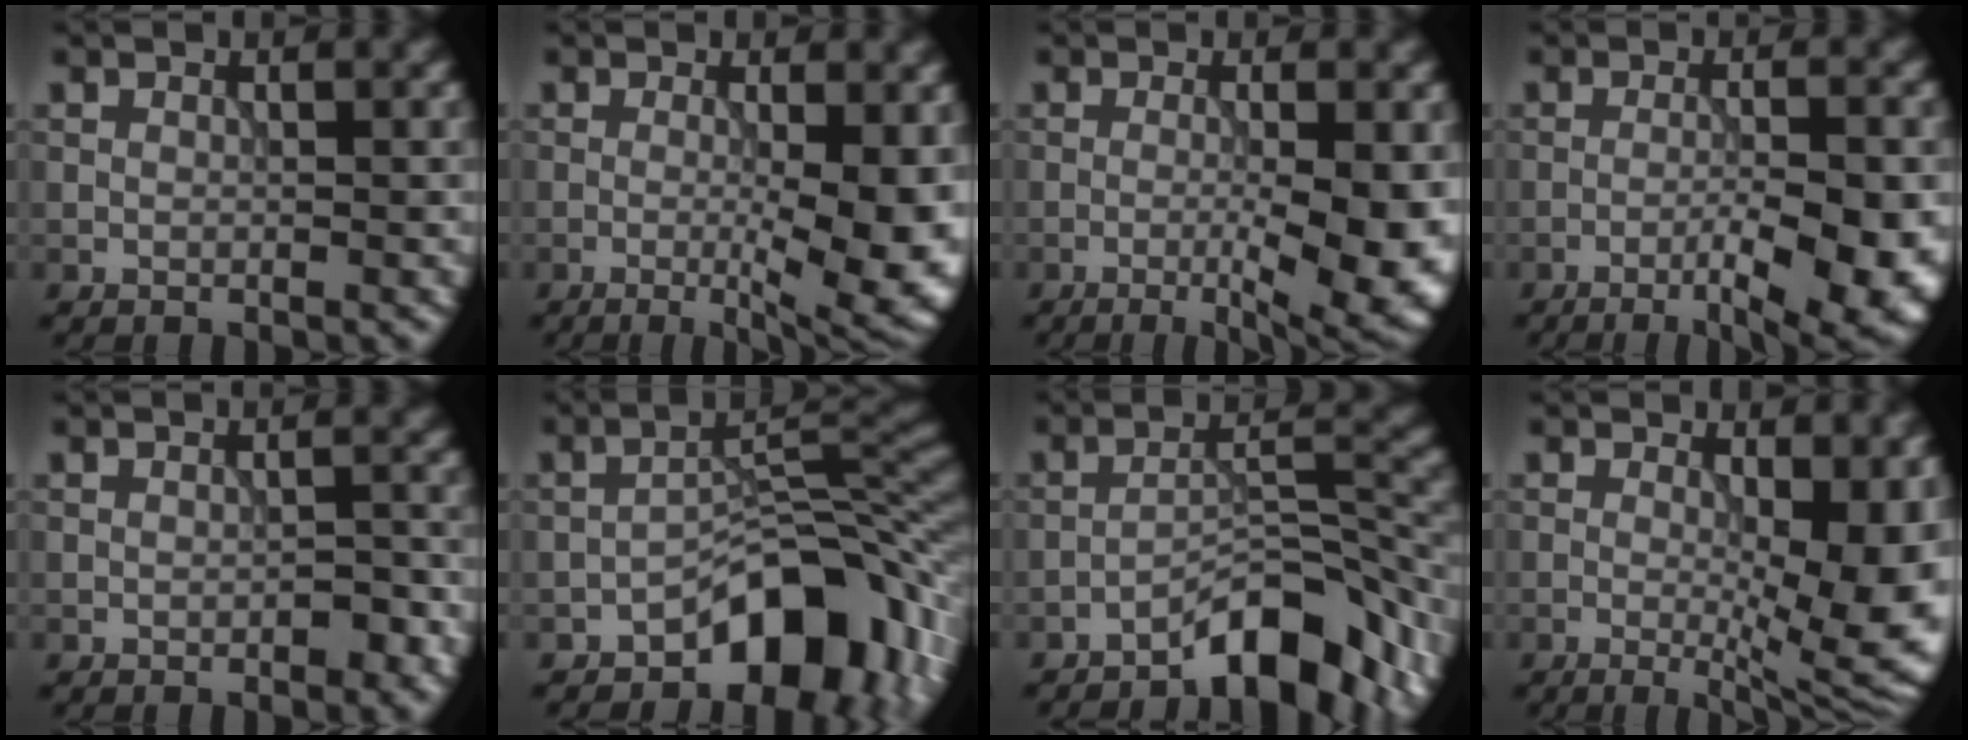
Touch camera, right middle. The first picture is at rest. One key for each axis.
{"total": 8.6, "fx": -1.2, "fy": 2.4, "fz": 8.2, "tx": -0.105, "ty": -0.011, "tz": -0.015}
{"total": 7.8, "fx": -1.8, "fy": 1.9, "fz": 7.3, "tx": -0.106, "ty": -0.010, "tz": -0.022}
{"total": 8.1, "fx": -3.5, "fy": 1.9, "fz": 7.1, "tx": -0.108, "ty": -0.006, "tz": -0.045}
{"total": 1.7, "fx": -0.8, "fy": 0.7, "fz": 1.4, "tx": -0.018, "ty": 0.002, "tz": -0.012}
{"total": 9.6, "fx": -5.2, "fy": 4.9, "fz": 6.4, "tx": -0.066, "ty": 0.016, "tz": -0.092}
{"total": 7.2, "fx": -5.2, "fy": 1.9, "fz": 4.7, "tx": -0.062, "ty": 0.016, "tz": -0.084}
{"total": 10.4, "fx": 0.0, "fy": 3.9, "fz": 9.7, "tx": -0.112, "ty": -0.002, "tz": -0.002}